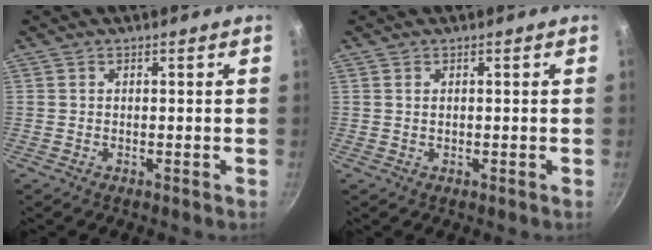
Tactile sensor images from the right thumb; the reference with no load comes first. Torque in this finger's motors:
{"motor_torque": [-0.25, 0.05, -0.24, 0.09, 0.06]}